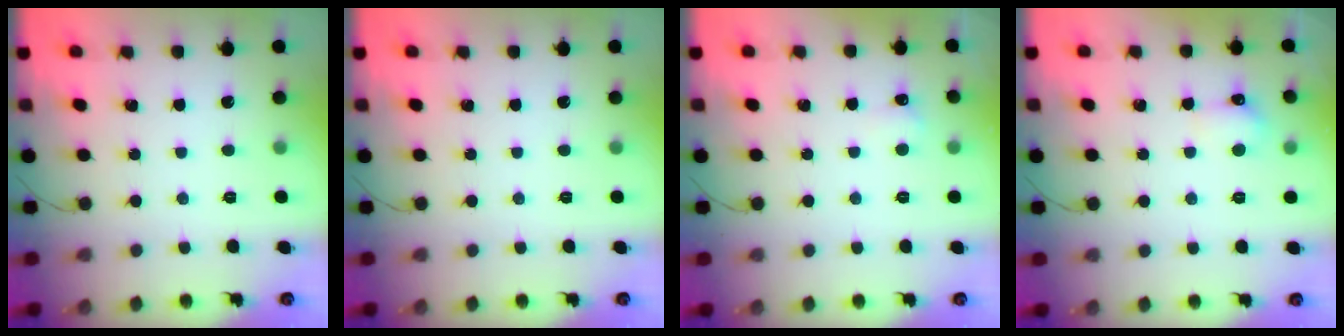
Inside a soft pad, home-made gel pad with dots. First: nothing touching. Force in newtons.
{"total": 0.0}
{"total": 4.0, "press": 3.9, "slide": 1.2}
{"total": 4.2, "press": 4.0, "slide": 1.1}